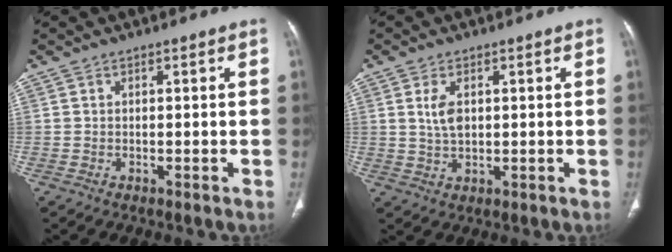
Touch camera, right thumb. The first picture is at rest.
{"total": 4.2, "force": [1.0, 2.3, 3.3], "torque": [-0.065, -0.005, 0.024]}